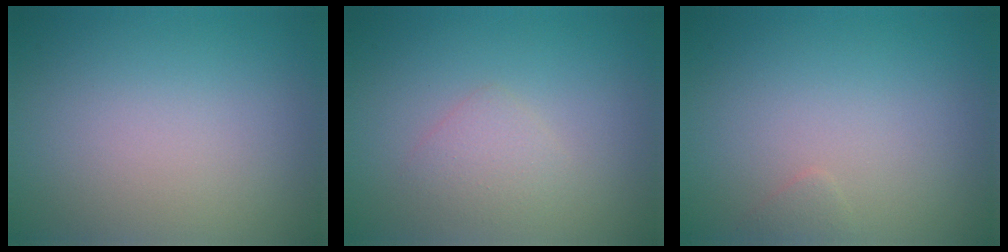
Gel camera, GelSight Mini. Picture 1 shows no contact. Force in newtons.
{"total": 1.6, "press": 1.6, "slide": 0.1}
{"total": 0.6, "press": 0.6, "slide": 0.0}